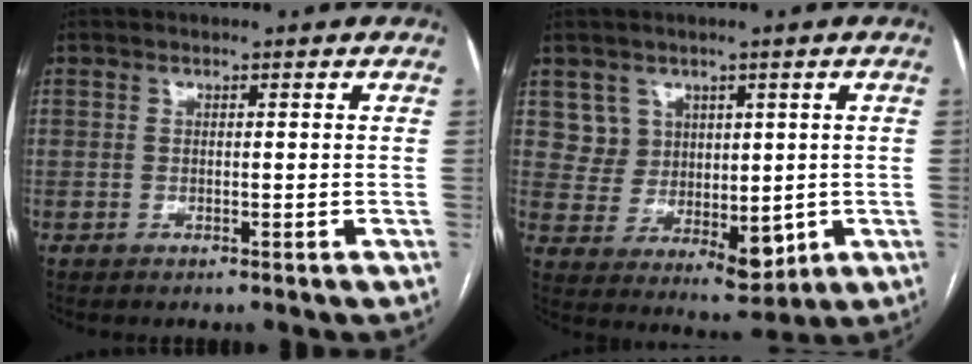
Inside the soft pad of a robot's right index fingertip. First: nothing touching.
{"total": 8.0, "force": [3.1, 7.0, 2.3], "torque": [-0.042, 0.016, 0.081]}